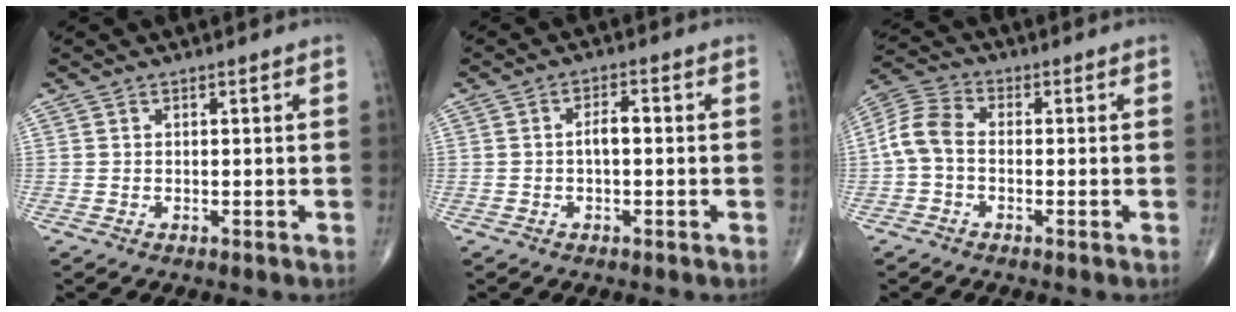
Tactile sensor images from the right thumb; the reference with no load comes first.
{"total": 2.8, "force": [-0.3, 1.3, 2.5], "torque": [-0.041, 0.012, -0.008]}
{"total": 6.6, "force": [-0.9, 4.3, 4.9], "torque": [-0.100, 0.020, -0.033]}